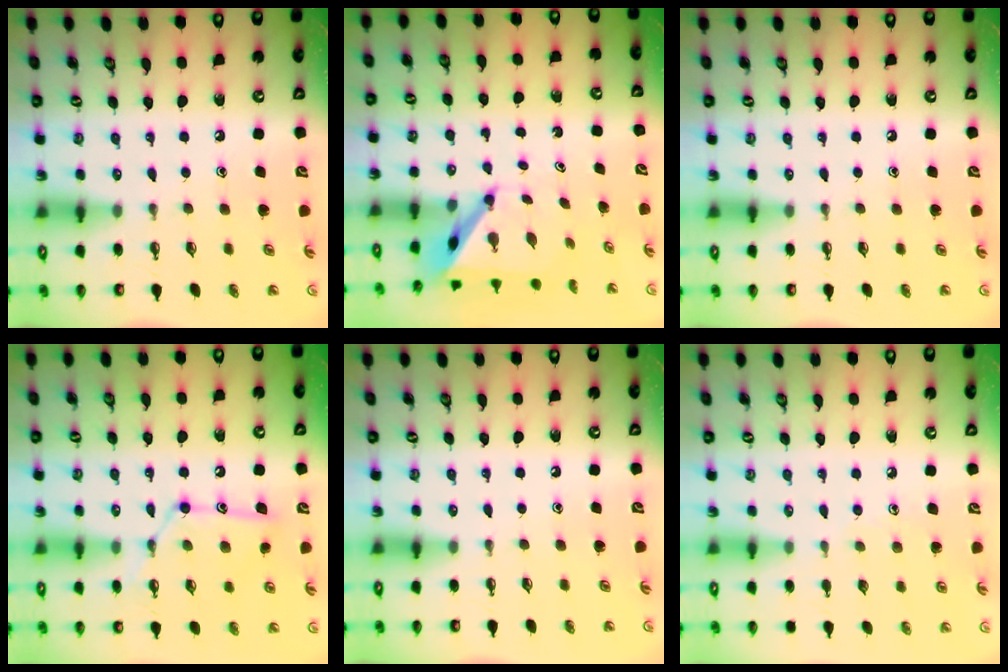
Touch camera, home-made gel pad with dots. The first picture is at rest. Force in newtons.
{"total": 5.1, "press": 5.1, "slide": 0.5}
{"total": 0.0}
{"total": 13.4, "press": 13.3, "slide": 1.1}
{"total": 0.0}
{"total": 4.4, "press": 4.4, "slide": 0.5}